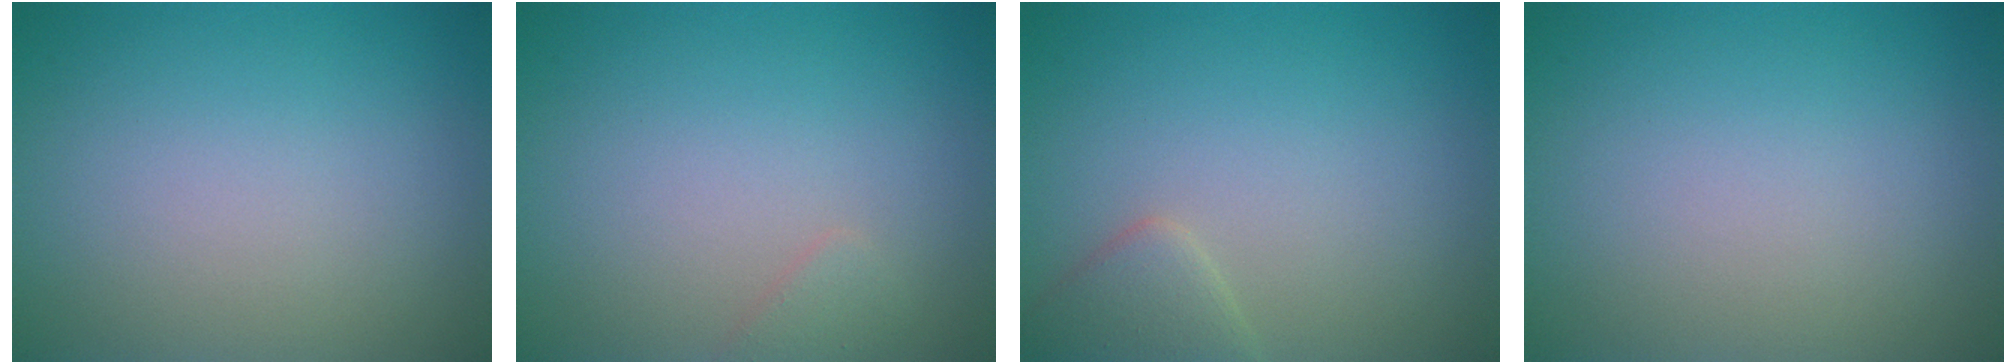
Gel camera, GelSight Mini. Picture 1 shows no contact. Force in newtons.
{"total": 0.9, "press": 0.9, "slide": 0.1}
{"total": 2.2, "press": 2.2, "slide": 0.1}
{"total": 0.0}